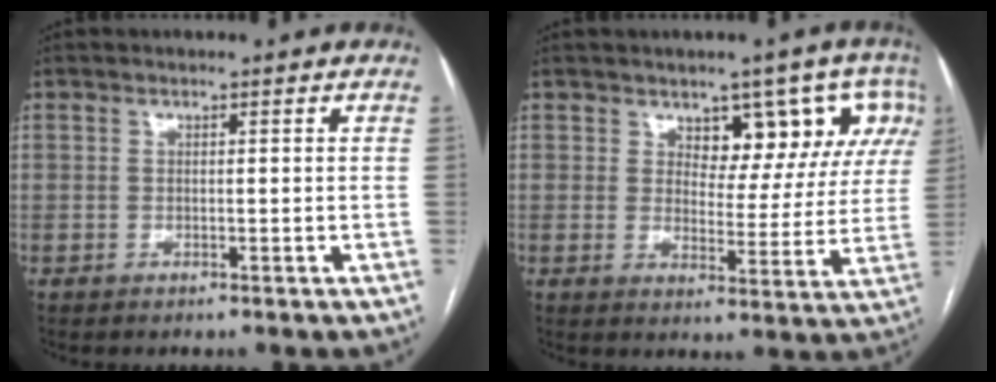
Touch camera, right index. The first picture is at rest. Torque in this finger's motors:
{"motor_torque": [0.21, 0.18, 0.13, 0.02]}